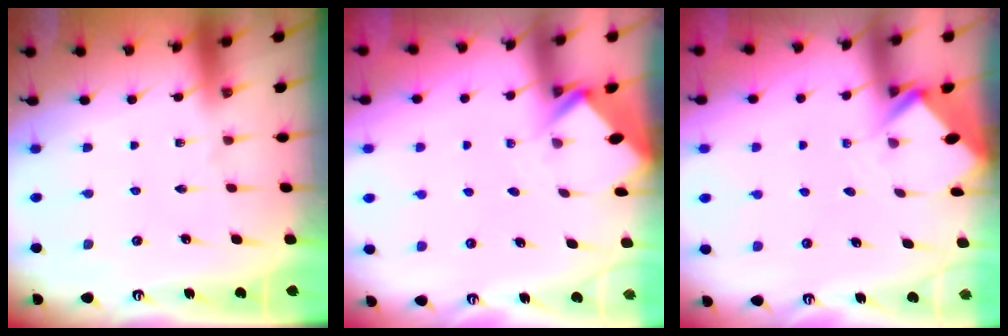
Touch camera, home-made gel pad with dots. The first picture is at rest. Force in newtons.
{"total": 2.5, "press": 2.5, "slide": 0.2}
{"total": 2.7, "press": 2.7, "slide": 0.2}